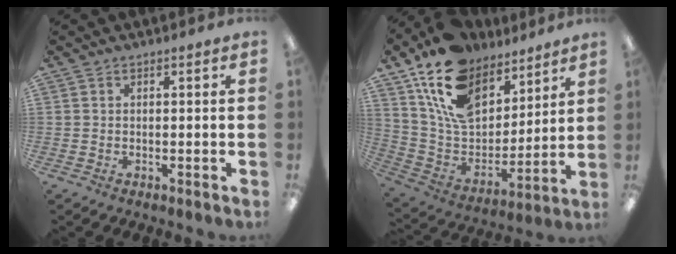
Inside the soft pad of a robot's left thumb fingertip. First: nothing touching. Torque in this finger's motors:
{"motor_torque": [0.79, 0.92, 1.30, -1.47, 0.16]}